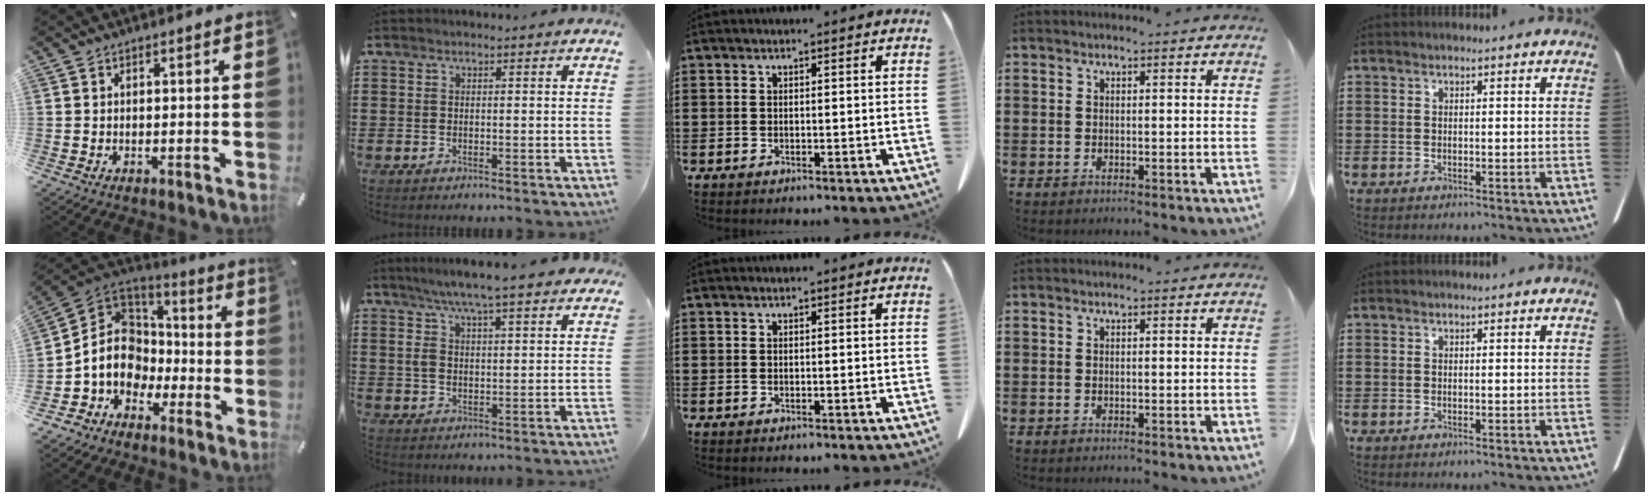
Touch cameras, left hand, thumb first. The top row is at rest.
{"thumb": {"total": 11.9, "force": [-3.6, 10.3, 4.8], "torque": [-0.123, 0.010, -0.069]}, "index": {"total": 6.9, "force": [5.3, 1.4, 4.2], "torque": [-0.095, -0.007, 0.094]}}